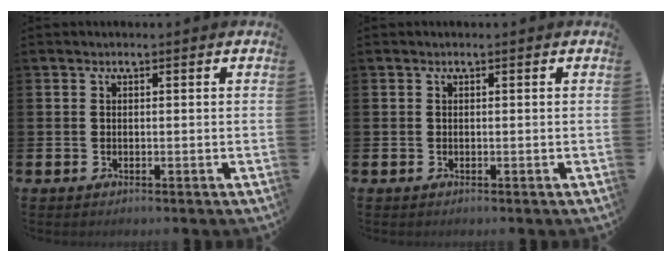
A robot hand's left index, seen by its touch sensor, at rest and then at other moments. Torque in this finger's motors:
{"motor_torque": [0.00, 0.00, 0.04, 0.00]}